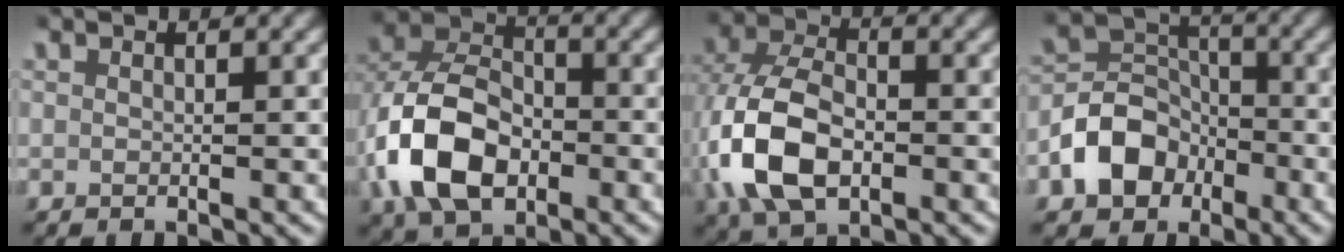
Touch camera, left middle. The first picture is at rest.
{"total": 9.7, "force": [-2.1, 7.1, 6.2], "torque": [-0.134, -0.015, -0.035]}
{"total": 8.8, "force": [-1.2, 5.9, 6.4], "torque": [-0.163, -0.024, -0.010]}
{"total": 6.2, "force": [-2.6, 5.1, 2.4], "torque": [-0.040, -0.004, -0.052]}